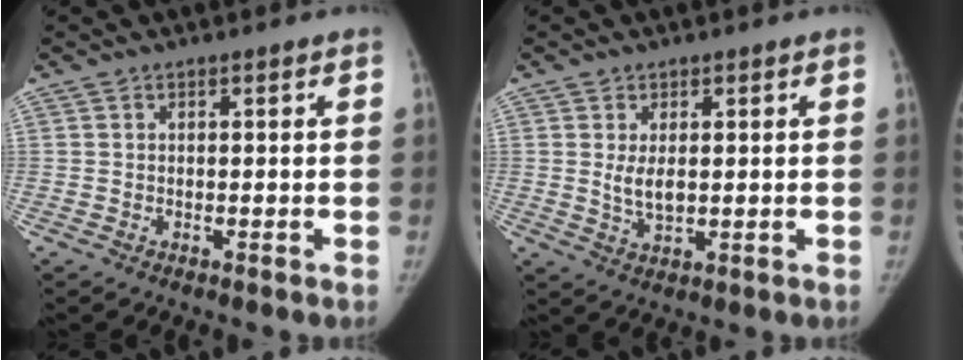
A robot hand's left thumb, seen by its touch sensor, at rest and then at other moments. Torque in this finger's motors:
{"motor_torque": [-0.17, -0.09, 0.22, 0.61, 0.04]}